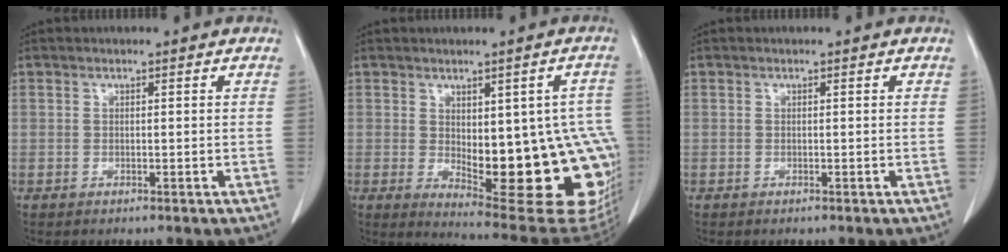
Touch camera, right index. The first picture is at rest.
{"total": 19.7, "force": [-2.4, 6.7, 18.3], "torque": [-0.151, 0.011, 0.001]}
{"total": 0.0}